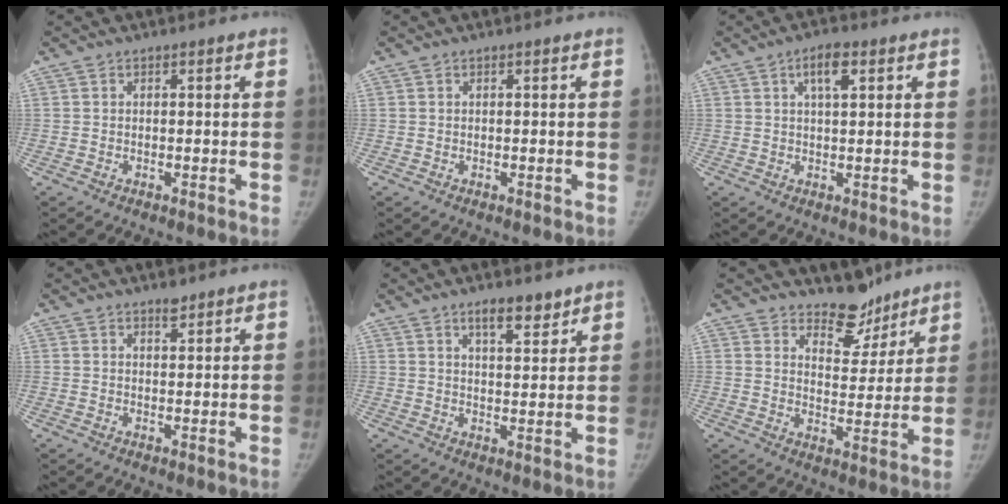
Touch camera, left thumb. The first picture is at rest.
{"total": 0.0}
{"total": 4.7, "force": [2.1, 1.8, 3.9], "torque": [-0.060, -0.002, 0.032]}
{"total": 1.8, "force": [1.5, 0.6, 0.7], "torque": [-0.003, -0.011, 0.023]}
{"total": 5.7, "force": [4.2, 1.9, 3.4], "torque": [-0.037, -0.029, 0.065]}
{"total": 8.1, "force": [6.9, 3.8, 1.5], "torque": [0.017, -0.057, 0.116]}